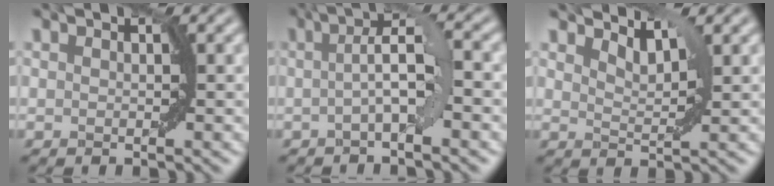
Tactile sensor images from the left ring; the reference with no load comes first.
{"total": 3.8, "force": [-0.3, 0.5, 3.8], "torque": [-0.066, 0.012, -0.012]}
{"total": 2.3, "force": [2.1, 0.3, 0.9], "torque": [-0.019, -0.005, 0.034]}